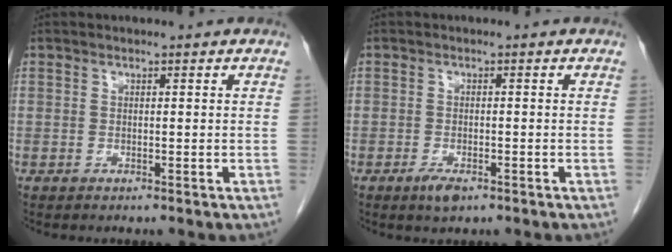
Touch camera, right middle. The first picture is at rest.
{"total": 2.7, "force": [-1.6, 0.9, 1.9], "torque": [-0.038, -0.002, -0.024]}